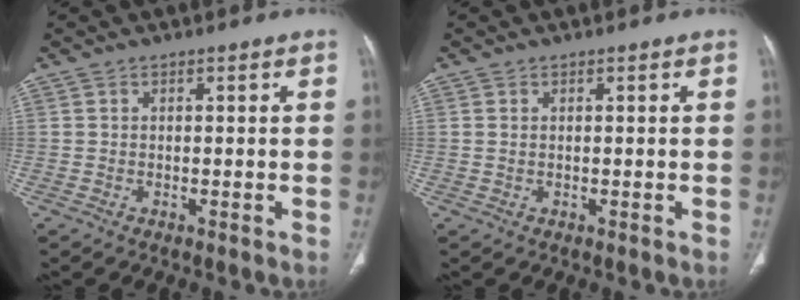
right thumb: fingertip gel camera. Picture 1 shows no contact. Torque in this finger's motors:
{"motor_torque": [-0.40, 0.00, -0.22, 0.10, -0.01]}